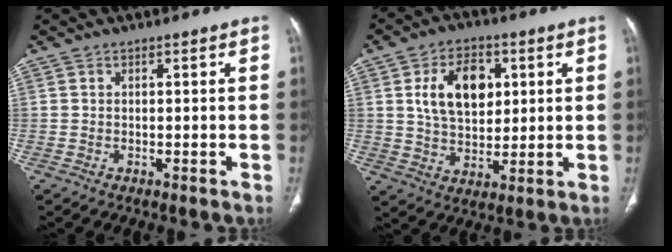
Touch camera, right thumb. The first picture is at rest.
{"total": 12.4, "force": [3.3, 8.1, 8.8], "torque": [-0.117, -0.006, 0.061]}